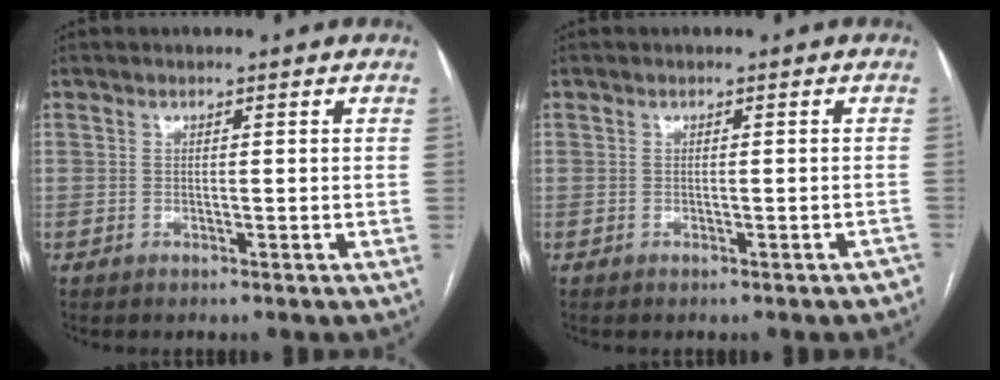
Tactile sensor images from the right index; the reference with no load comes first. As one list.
[{"total": 2.3, "force": [-2.0, 0.8, 0.8], "torque": [0.002, 0.004, -0.023]}]